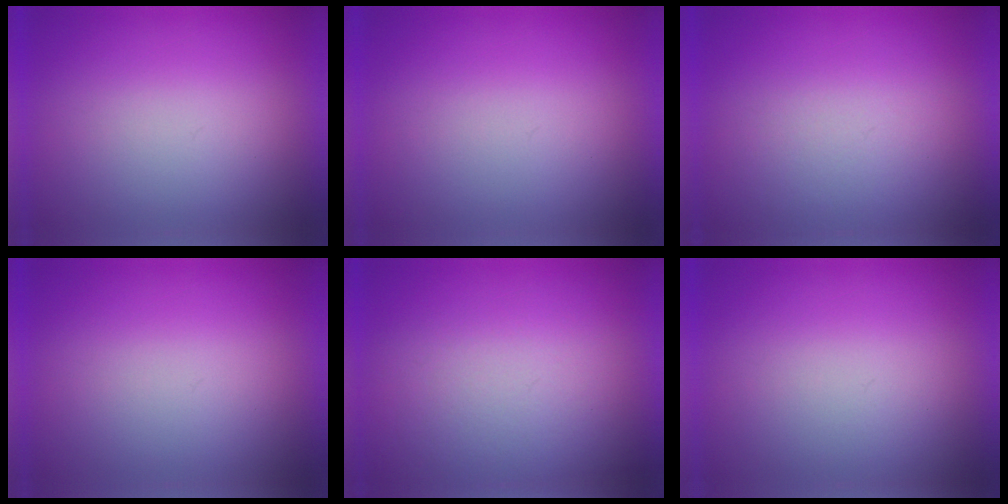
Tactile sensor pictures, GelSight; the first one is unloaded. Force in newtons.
{"total": 1.2}
{"total": 3.6}
{"total": 0.0}
{"total": 5.0}
{"total": 1.0}